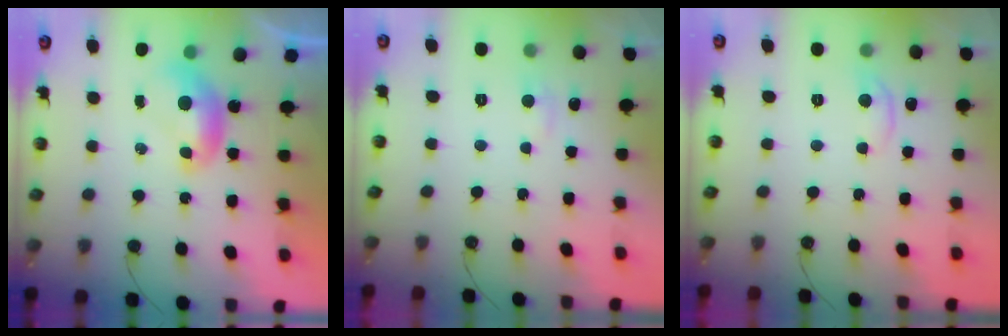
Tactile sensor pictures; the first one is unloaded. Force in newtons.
{"total": 1.8, "press": 1.6, "slide": 0.6}
{"total": 0.8, "press": 0.6, "slide": 0.5}